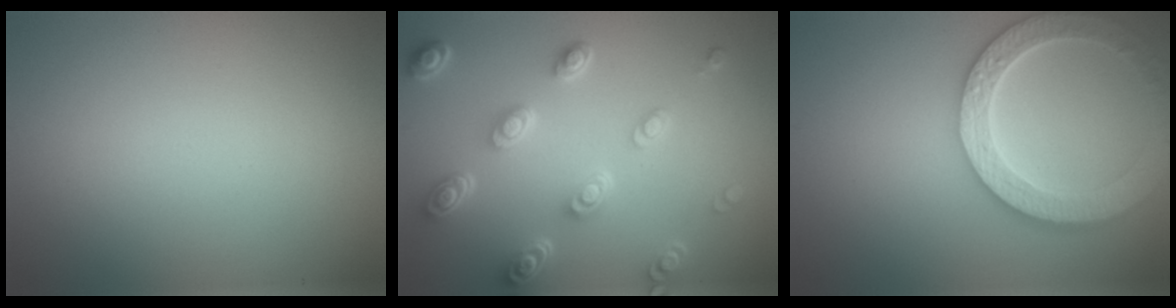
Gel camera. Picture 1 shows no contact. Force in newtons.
{"total": 5.3, "press": 4.0, "slide": 3.5}
{"total": 5.8, "press": 5.2, "slide": 2.4}